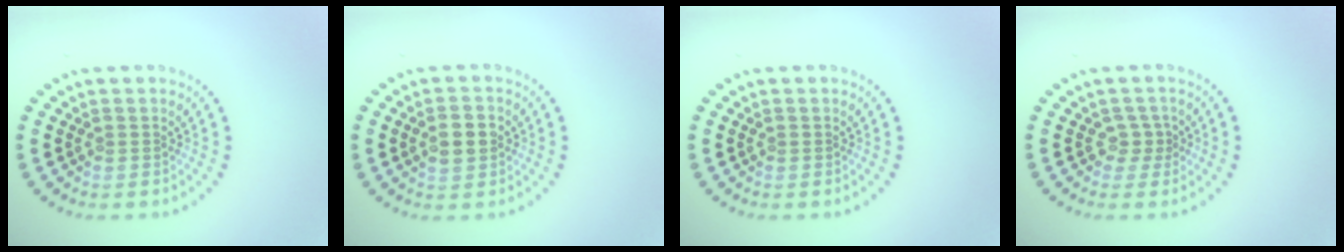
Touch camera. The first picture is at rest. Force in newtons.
{"total": 2.9, "press": 2.9, "slide": 0.1}
{"total": 0.0}
{"total": 1.5, "press": 1.1, "slide": 1.0}